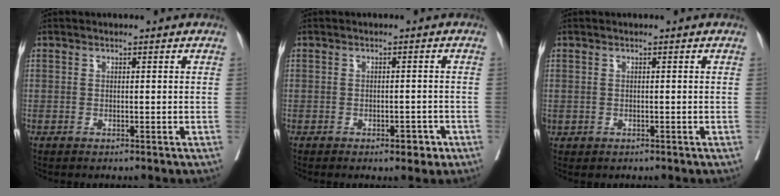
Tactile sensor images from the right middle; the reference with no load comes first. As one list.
[{"total": 2.5, "force": [-1.5, 1.1, 1.7], "torque": [-0.021, 0.002, -0.016]}, {"total": 0.6, "force": [-0.1, 0.6, 0.1], "torque": [-0.001, 0.004, 0.002]}]